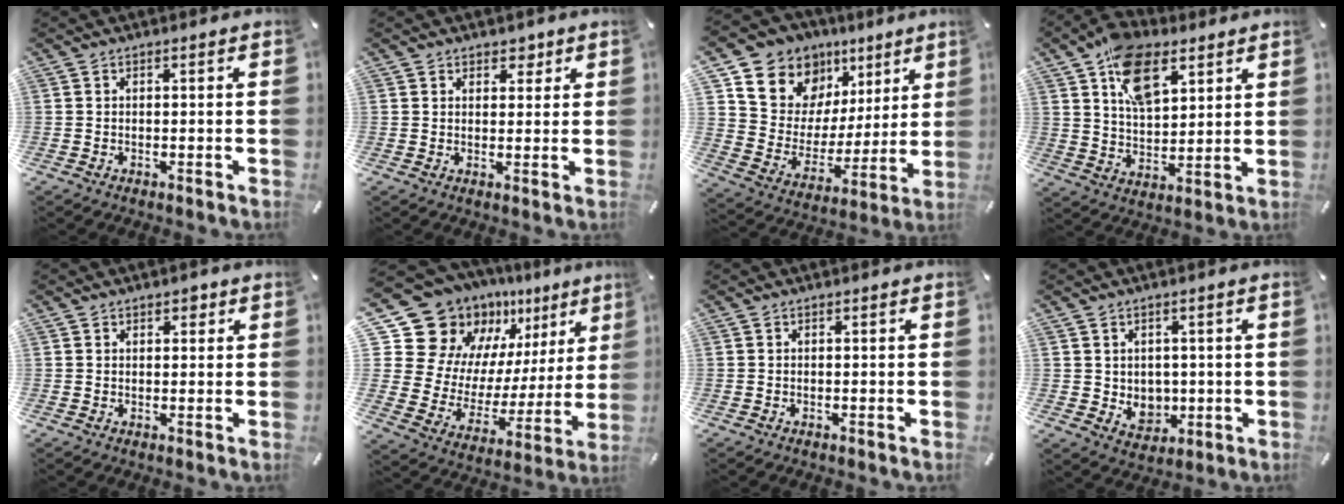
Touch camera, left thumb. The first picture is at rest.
{"total": 3.3, "force": [2.0, 2.5, 0.9], "torque": [0.009, -0.007, 0.029]}
{"total": 12.9, "force": [8.7, 9.4, 1.8], "torque": [-0.042, -0.082, 0.159]}
{"total": 13.9, "force": [7.6, 8.0, 8.4], "torque": [-0.142, -0.021, 0.138]}
{"total": 1.9, "force": [1.1, 1.4, 0.7], "torque": [0.000, -0.003, 0.015]}
{"total": 17.4, "force": [13.1, 10.6, 4.4], "torque": [-0.070, -0.130, 0.248]}
{"total": 0.0}
{"total": 5.3, "force": [1.1, 5.1, 1.2], "torque": [-0.003, -0.014, 0.022]}